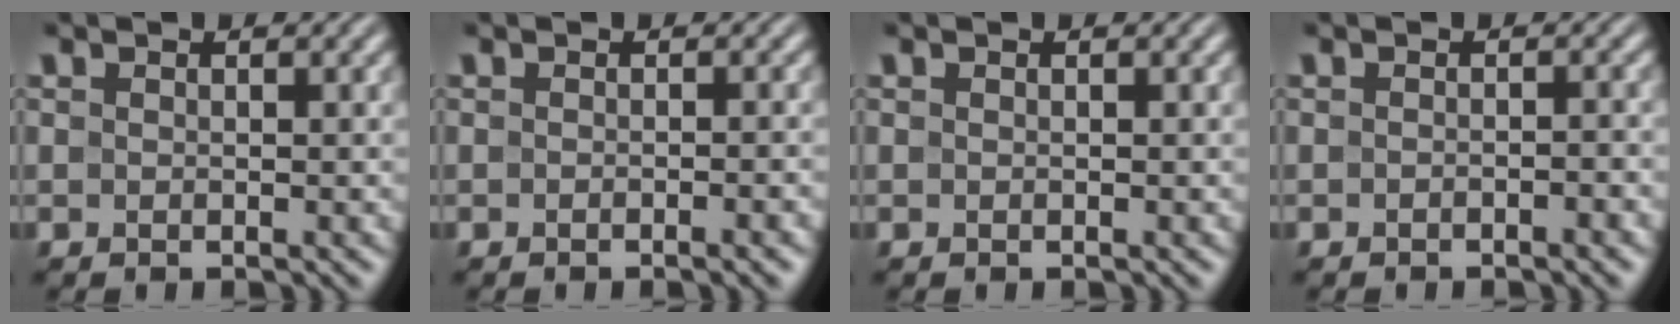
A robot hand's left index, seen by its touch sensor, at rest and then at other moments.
{"total": 1.9, "force": [-0.8, 0.5, 1.6], "torque": [-0.010, 0.002, -0.012]}
{"total": 0.0}
{"total": 1.0, "force": [-0.7, 0.2, 0.7], "torque": [-0.011, 0.003, -0.012]}